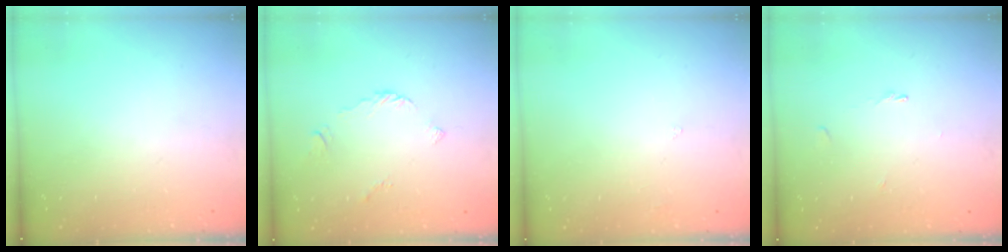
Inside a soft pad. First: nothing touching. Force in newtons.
{"total": 3.0, "press": 3.0, "slide": 0.4}
{"total": 2.3, "press": 2.3, "slide": 0.5}
{"total": 0.7, "press": 0.6, "slide": 0.4}